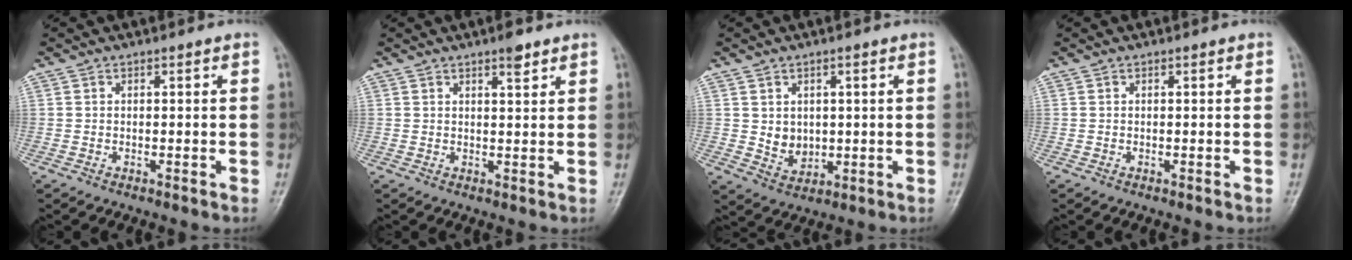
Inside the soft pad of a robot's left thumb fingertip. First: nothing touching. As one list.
[{"total": 2.9, "force": [2.0, 0.8, 1.9], "torque": [-0.022, -0.012, 0.029]}, {"total": 4.6, "force": [0.6, 3.7, 2.6], "torque": [-0.024, -0.012, 0.023]}, {"total": 0.0}]